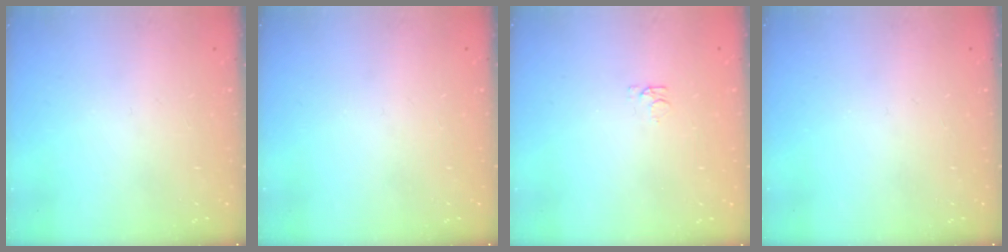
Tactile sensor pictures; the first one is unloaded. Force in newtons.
{"total": 0.0}
{"total": 4.1, "press": 4.1, "slide": 0.6}
{"total": 0.0}